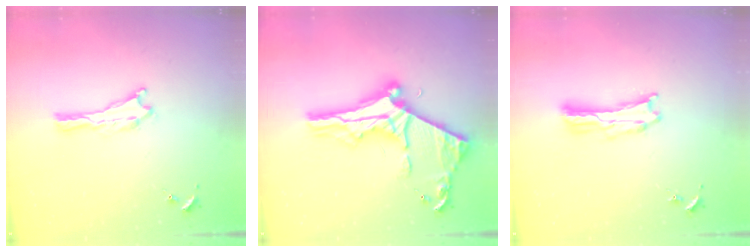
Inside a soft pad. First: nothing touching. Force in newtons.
{"total": 11.3, "press": 11.3, "slide": 0.9}
{"total": 2.4, "press": 2.4, "slide": 0.3}